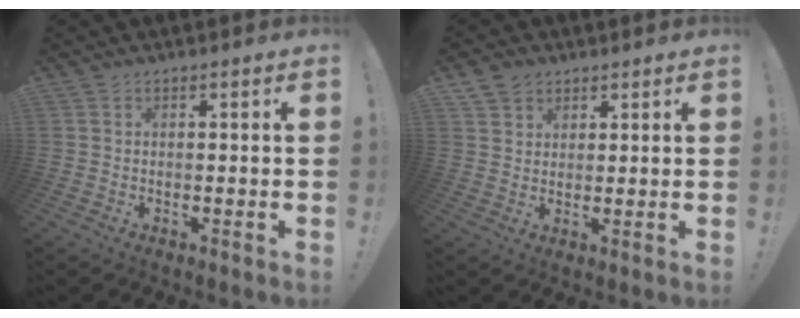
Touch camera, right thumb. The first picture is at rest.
{"total": 4.5, "force": [3.0, 3.4, 0.7], "torque": [-0.012, -0.013, 0.057]}